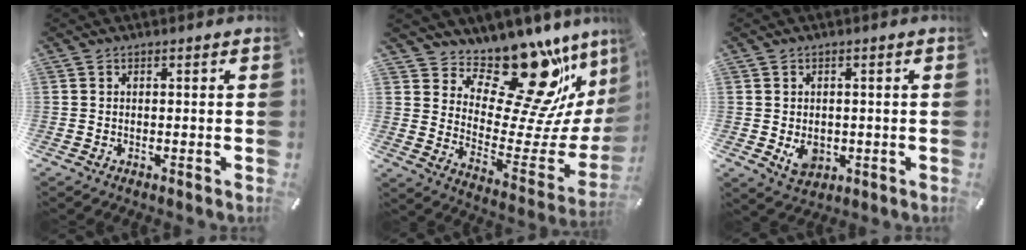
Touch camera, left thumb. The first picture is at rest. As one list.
[{"total": 21.0, "force": [16.3, 7.9, 10.5], "torque": [-0.131, -0.146, 0.266]}, {"total": 5.1, "force": [-0.6, 4.1, 2.9], "torque": [-0.046, -0.003, -0.009]}]